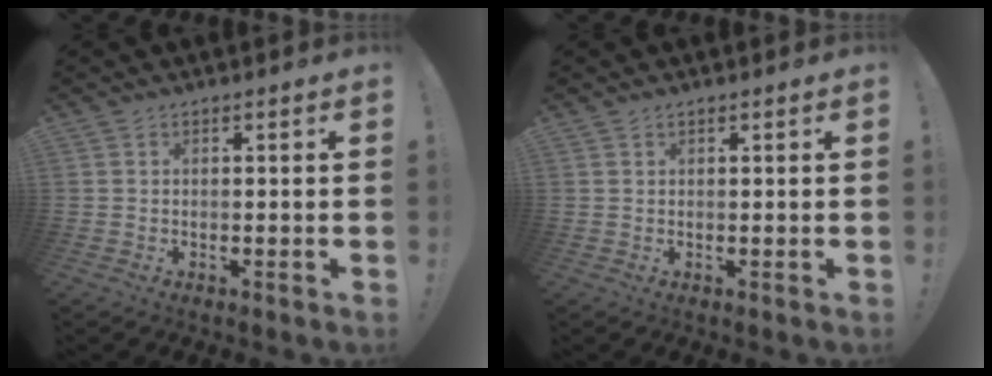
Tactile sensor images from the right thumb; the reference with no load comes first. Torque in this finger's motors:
{"motor_torque": [-0.09, -0.18, -0.05, 0.17, 0.01]}